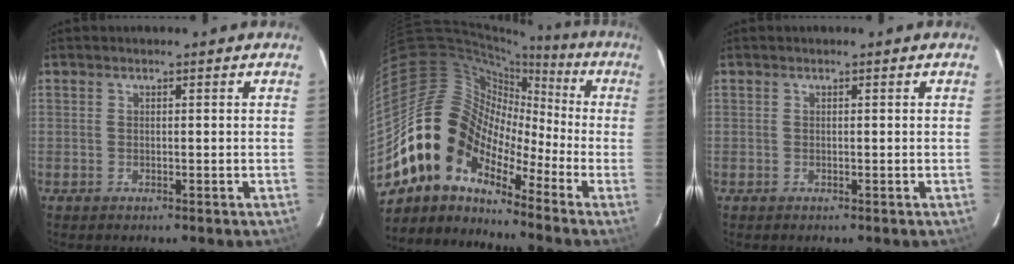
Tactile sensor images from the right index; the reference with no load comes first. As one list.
[{"total": 13.6, "force": [-8.8, 8.6, 5.8], "torque": [-0.102, 0.021, -0.188]}, {"total": 0.0}]